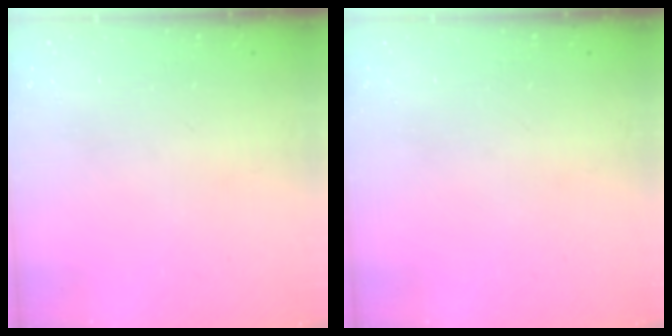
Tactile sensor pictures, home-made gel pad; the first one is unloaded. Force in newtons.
{"total": 0.0}